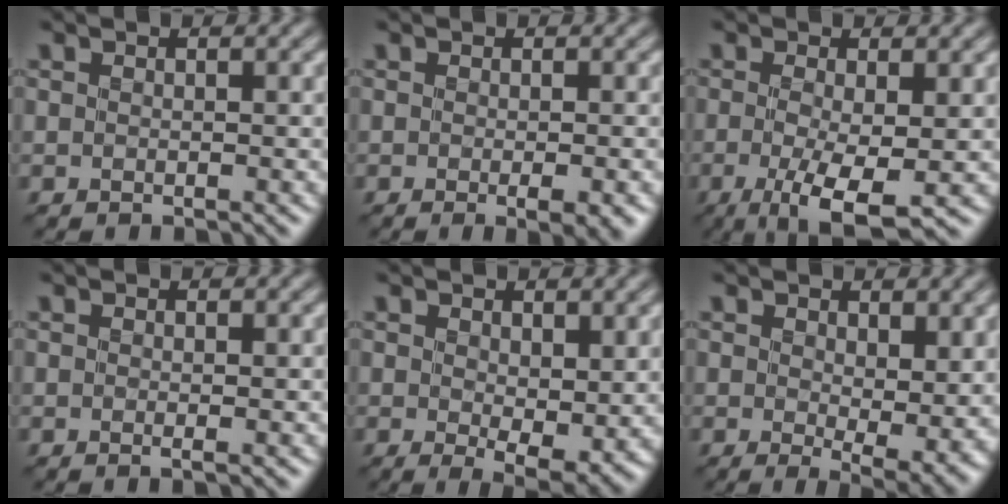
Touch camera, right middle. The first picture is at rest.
{"total": 2.4, "force": [-0.8, 0.4, 2.2], "torque": [-0.029, -0.004, -0.012]}
{"total": 5.3, "force": [-1.5, 1.2, 4.9], "torque": [-0.096, -0.017, -0.025]}
{"total": 0.5, "force": [0.1, -0.1, 0.5], "torque": [-0.009, -0.002, -0.001]}
{"total": 4.2, "force": [0.7, 1.6, 3.8], "torque": [-0.062, -0.013, 0.017]}
{"total": 5.3, "force": [1.3, 2.0, 4.7], "torque": [-0.075, -0.016, 0.028]}